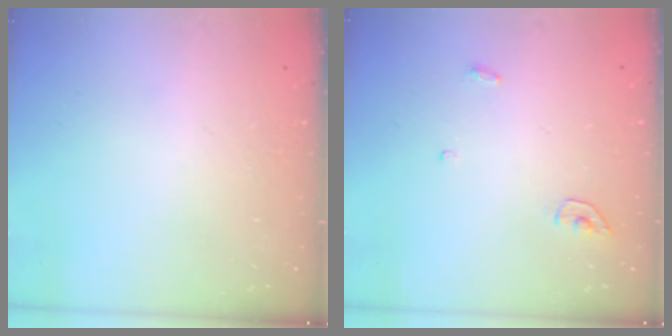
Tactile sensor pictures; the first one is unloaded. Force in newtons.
{"total": 3.4, "press": 3.4, "slide": 0.3}